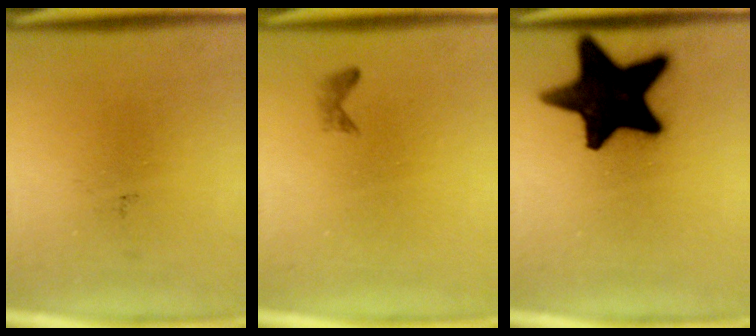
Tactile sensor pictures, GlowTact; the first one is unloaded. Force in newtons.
{"total": 0.7}
{"total": 18.7}